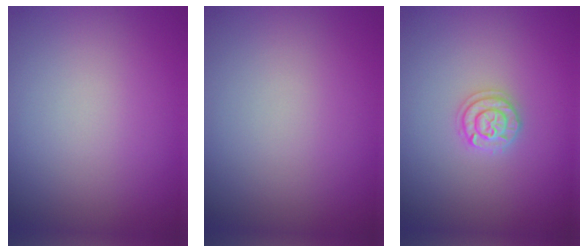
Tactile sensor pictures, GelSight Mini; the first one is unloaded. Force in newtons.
{"total": 0.0}
{"total": 1.7, "press": 1.7, "slide": 0.2}